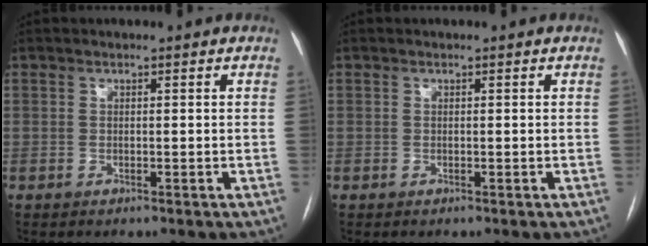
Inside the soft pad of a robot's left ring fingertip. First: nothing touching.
{"total": 0.0}